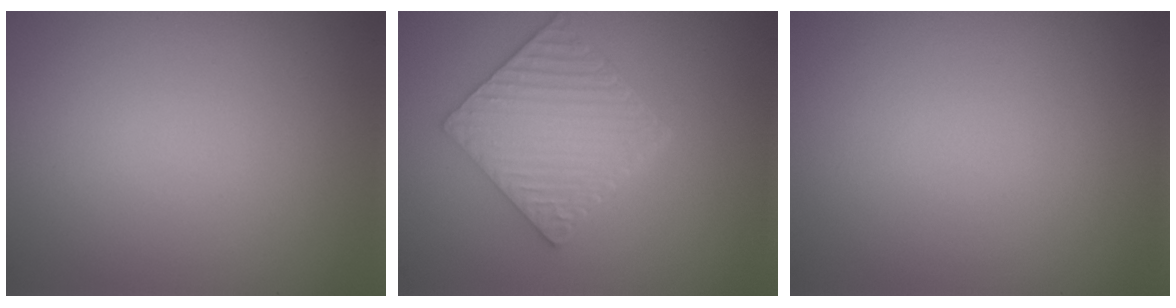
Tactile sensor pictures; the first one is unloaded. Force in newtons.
{"total": 5.9, "press": 4.6, "slide": 3.7}
{"total": 0.0}